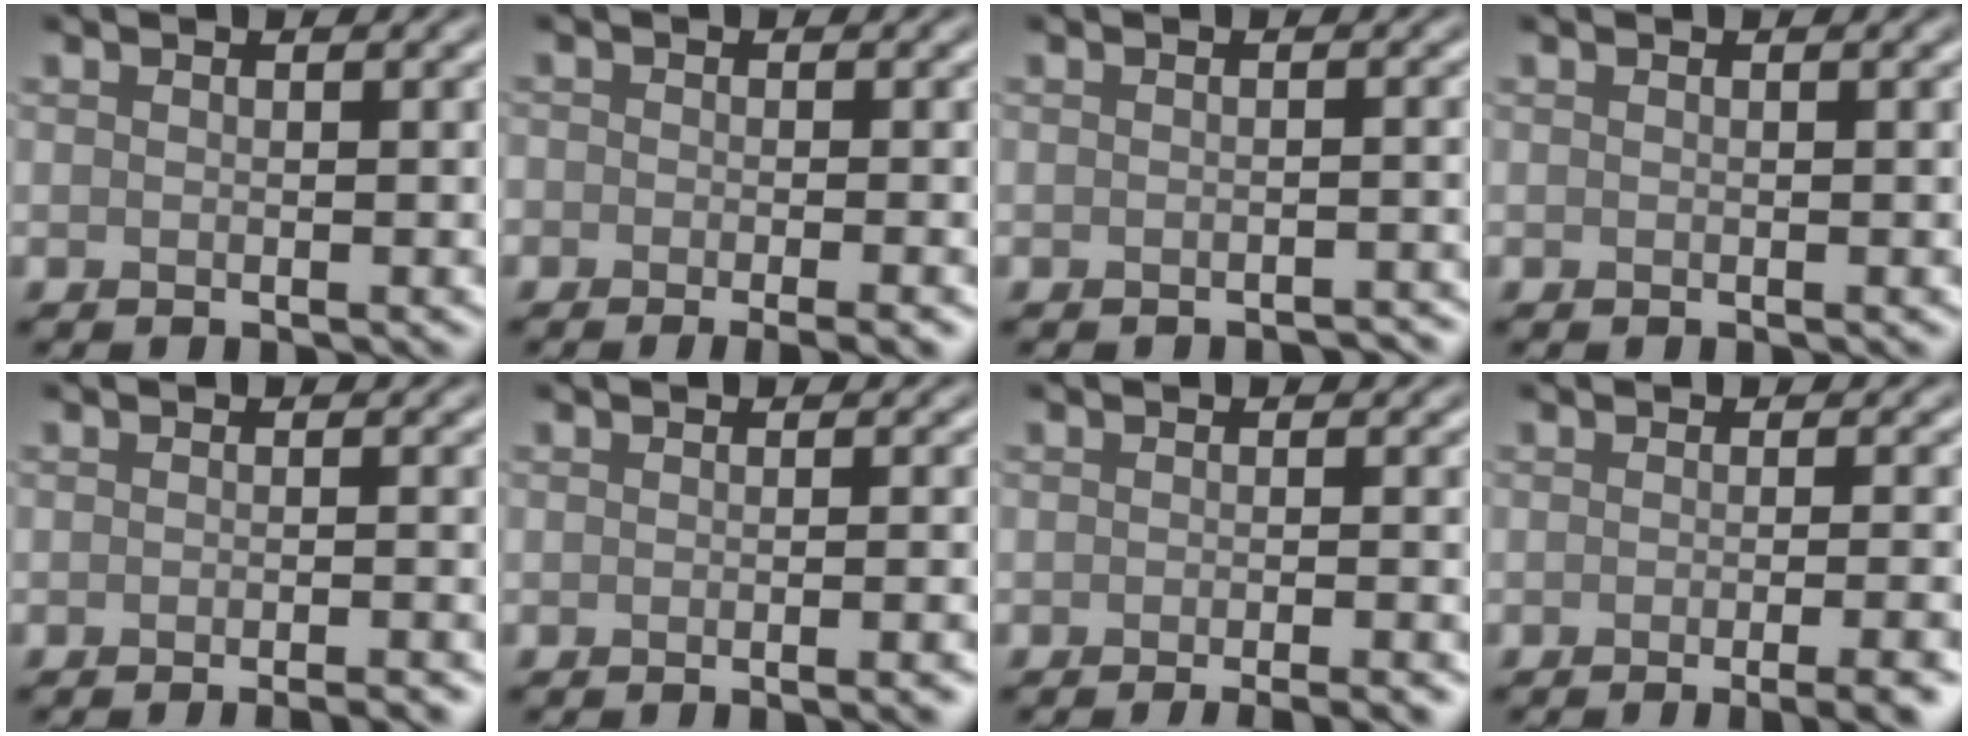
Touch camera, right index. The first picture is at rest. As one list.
[{"total": 3.3, "force": [-2.1, 1.2, 2.2], "torque": [-0.017, -0.005, -0.023]}, {"total": 1.6, "force": [-1.6, 0.2, 0.2], "torque": [0.001, 0.001, -0.016]}, {"total": 0.0}, {"total": 3.1, "force": [-2.3, 0.6, 1.9], "torque": [-0.014, 0.006, -0.032]}, {"total": 2.7, "force": [-1.2, 0.8, 2.2], "torque": [-0.007, 0.002, -0.014]}, {"total": 3.8, "force": [-2.6, 0.9, 2.6], "torque": [-0.018, 0.007, -0.032]}, {"total": 5.2, "force": [-2.5, 1.6, 4.2], "torque": [-0.024, 0.004, -0.029]}]